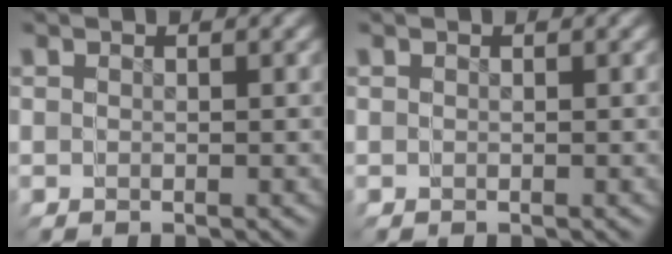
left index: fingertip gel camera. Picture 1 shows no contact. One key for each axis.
{"total": 0.0}